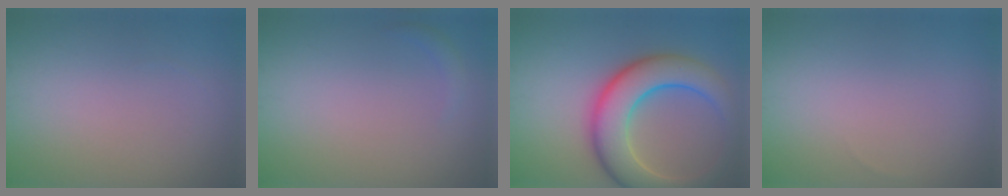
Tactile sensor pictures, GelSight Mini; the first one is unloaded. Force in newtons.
{"total": 0.8, "press": 0.8, "slide": 0.1}
{"total": 9.5, "press": 9.4, "slide": 0.3}
{"total": 0.0}